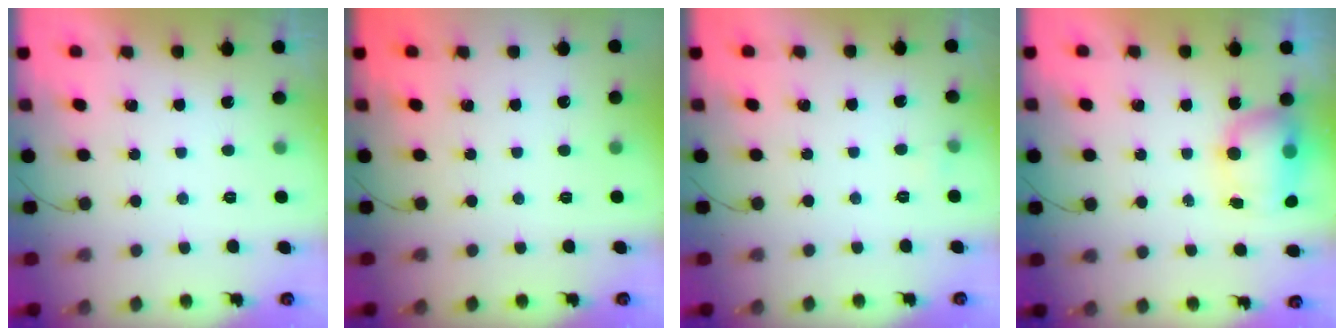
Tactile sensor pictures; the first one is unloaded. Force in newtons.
{"total": 0.0}
{"total": 2.5, "press": 2.3, "slide": 1.1}
{"total": 11.5, "press": 8.7, "slide": 7.5}